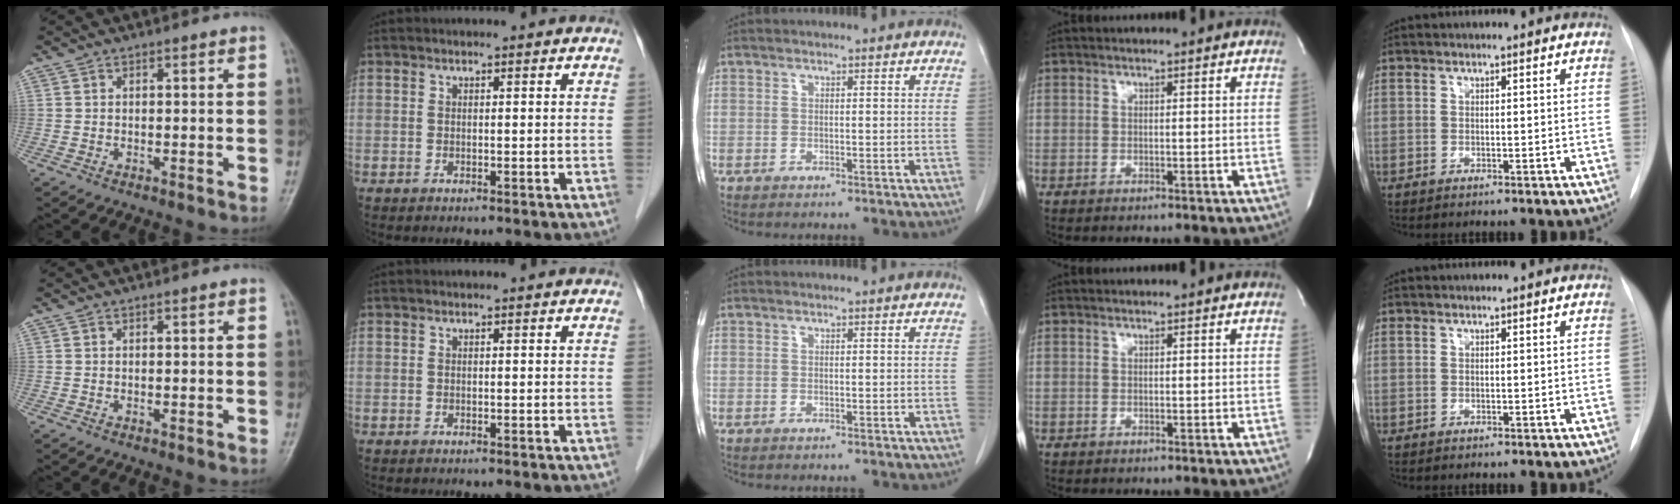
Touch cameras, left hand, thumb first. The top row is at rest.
{}